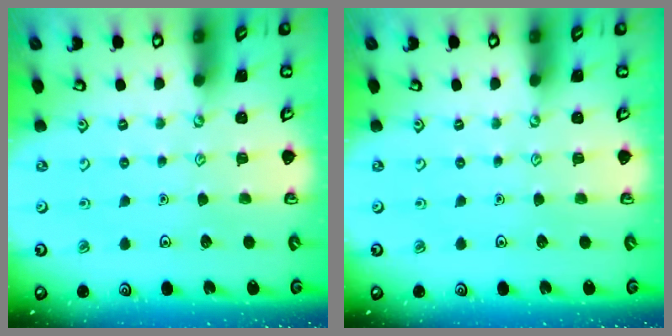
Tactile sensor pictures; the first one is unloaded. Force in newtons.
{"total": 0.0}